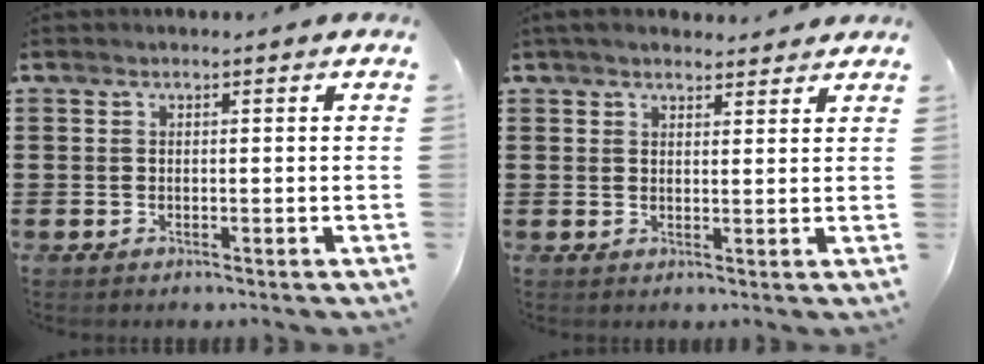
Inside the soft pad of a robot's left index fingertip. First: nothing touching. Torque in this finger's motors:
{"motor_torque": [2.14, 0.00, 0.24, 0.04]}